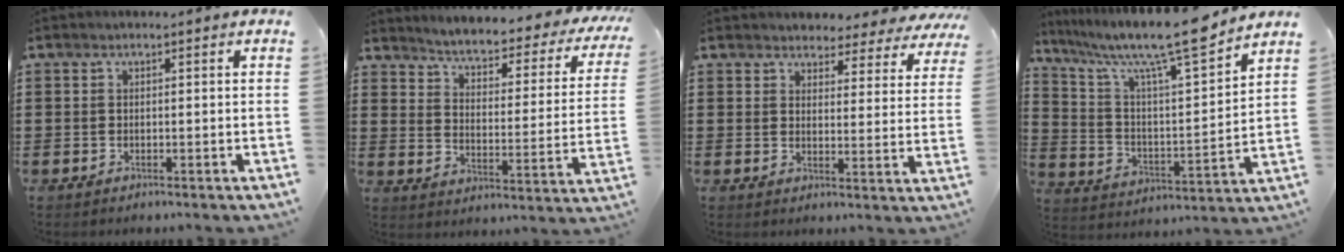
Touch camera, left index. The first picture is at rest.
{"total": 3.1, "force": [2.8, 0.1, 1.3], "torque": [-0.044, -0.033, 0.036]}
{"total": 3.8, "force": [3.7, 0.8, 0.3], "torque": [-0.019, -0.019, 0.063]}
{"total": 12.5, "force": [10.0, 1.5, 7.3], "torque": [-0.161, -0.069, 0.163]}